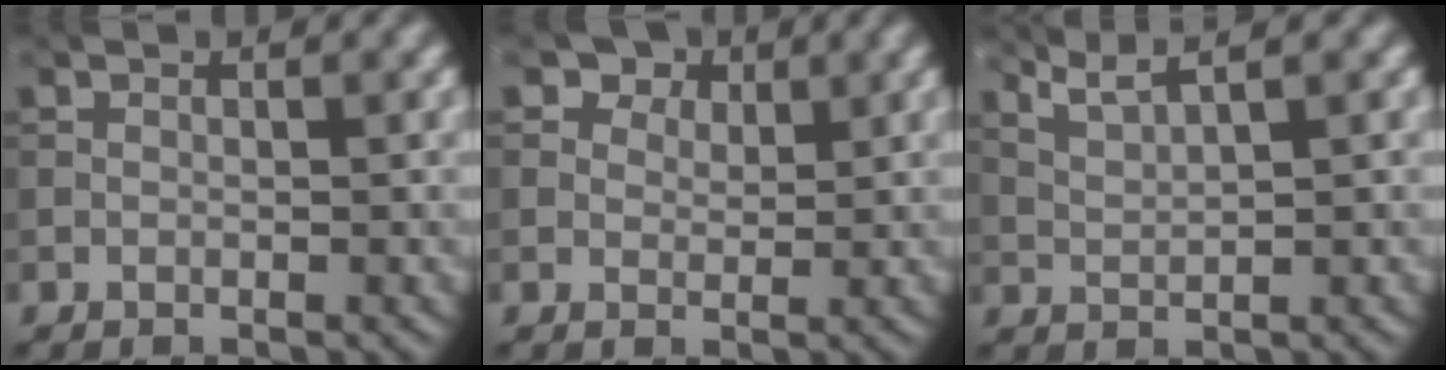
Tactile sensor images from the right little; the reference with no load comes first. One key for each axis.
{"total": 4.1, "fx": 2.7, "fy": 2.6, "fz": 1.5, "tx": -0.037, "ty": -0.012, "tz": 0.044}
{"total": 3.4, "fx": 2.6, "fy": 0.5, "fz": 2.1, "tx": -0.036, "ty": 0.008, "tz": 0.047}